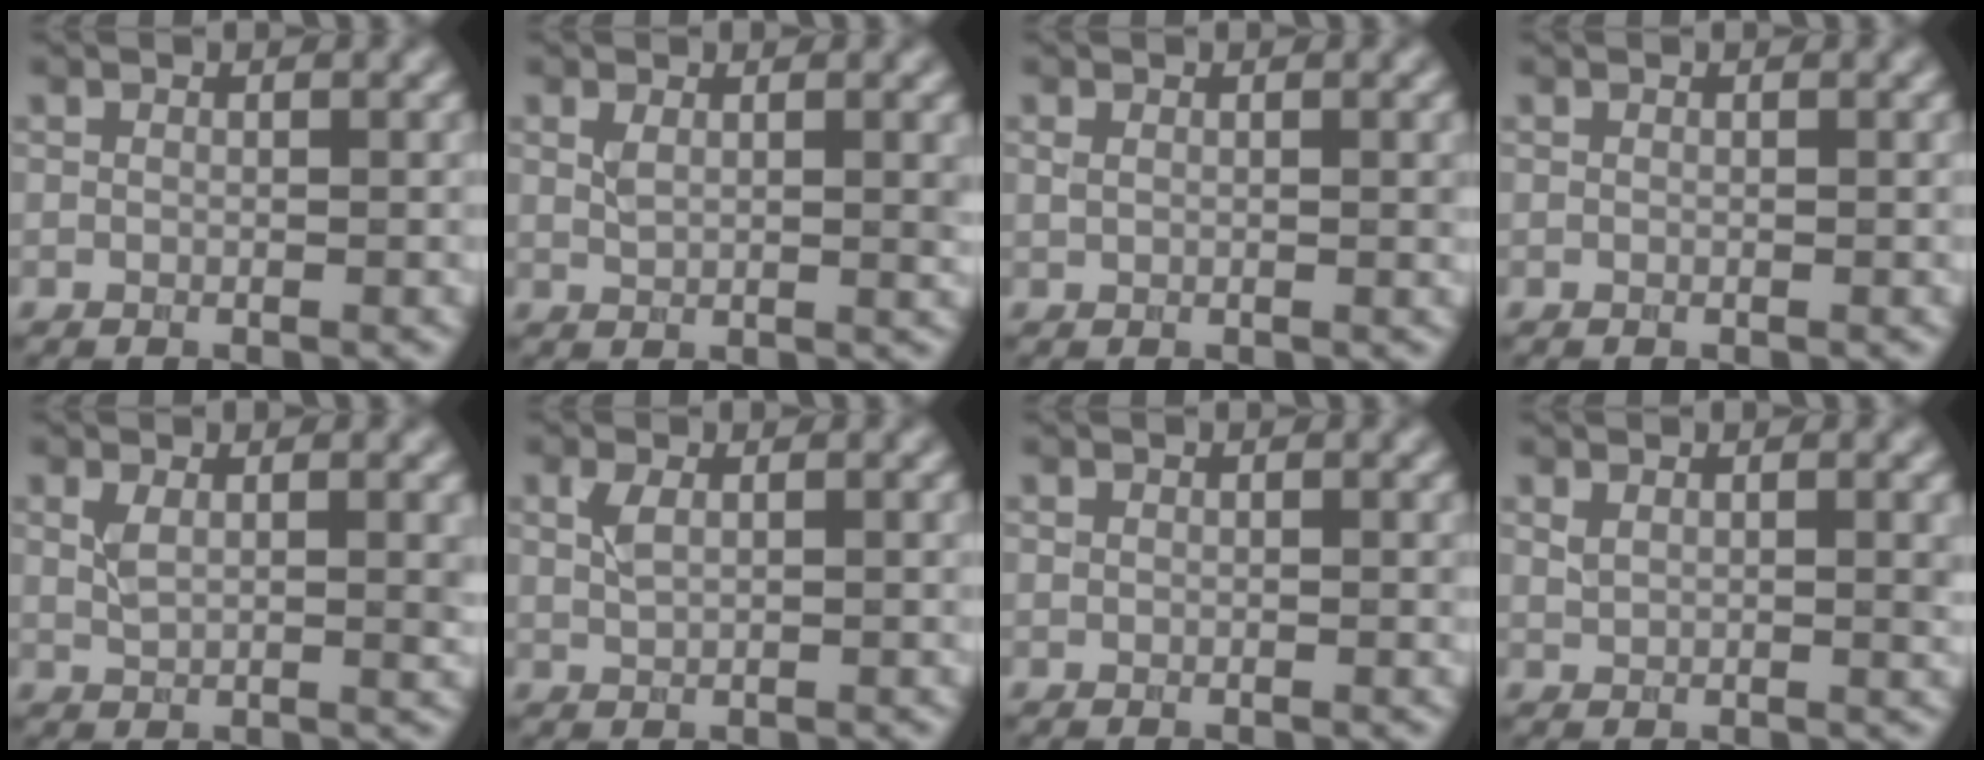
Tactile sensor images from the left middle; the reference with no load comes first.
{"total": 2.4, "force": [0.9, 0.9, 2.1], "torque": [-0.040, -0.002, 0.020]}
{"total": 1.5, "force": [0.5, 0.6, 1.2], "torque": [-0.021, -0.002, 0.011]}
{"total": 0.0}
{"total": 3.1, "force": [1.0, 1.1, 2.7], "torque": [-0.051, -0.004, 0.022]}
{"total": 2.0, "force": [0.8, 0.8, 1.6], "torque": [-0.037, 0.001, 0.018]}
{"total": 0.6, "force": [0.3, 0.4, 0.4], "torque": [-0.007, -0.001, 0.007]}
{"total": 2.4, "force": [1.1, 0.9, 1.9], "torque": [-0.033, -0.001, 0.022]}